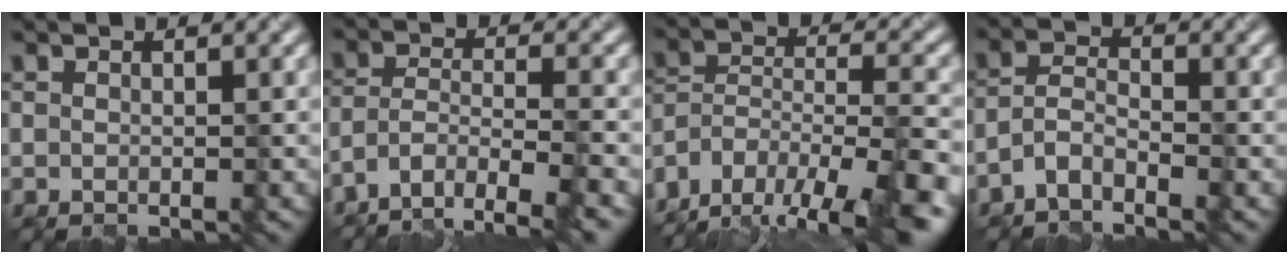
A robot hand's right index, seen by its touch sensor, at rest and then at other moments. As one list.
[{"total": 6.6, "force": [-4.8, 1.9, 4.1], "torque": [-0.070, -0.002, -0.084]}, {"total": 16.6, "force": [-13.1, 7.1, 7.2], "torque": [-0.152, -0.009, -0.180]}, {"total": 3.1, "force": [-2.4, 1.2, 1.7], "torque": [-0.034, 0.008, -0.055]}]